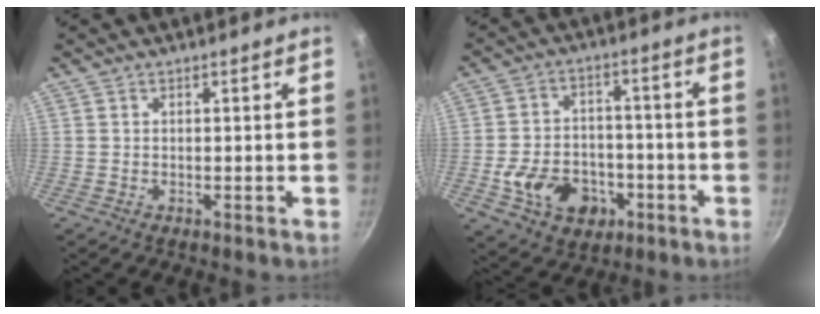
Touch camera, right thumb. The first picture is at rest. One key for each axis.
{"total": 12.8, "fx": -4.5, "fy": 9.5, "fz": 7.2, "tx": -0.097, "ty": 0.035, "tz": -0.064}